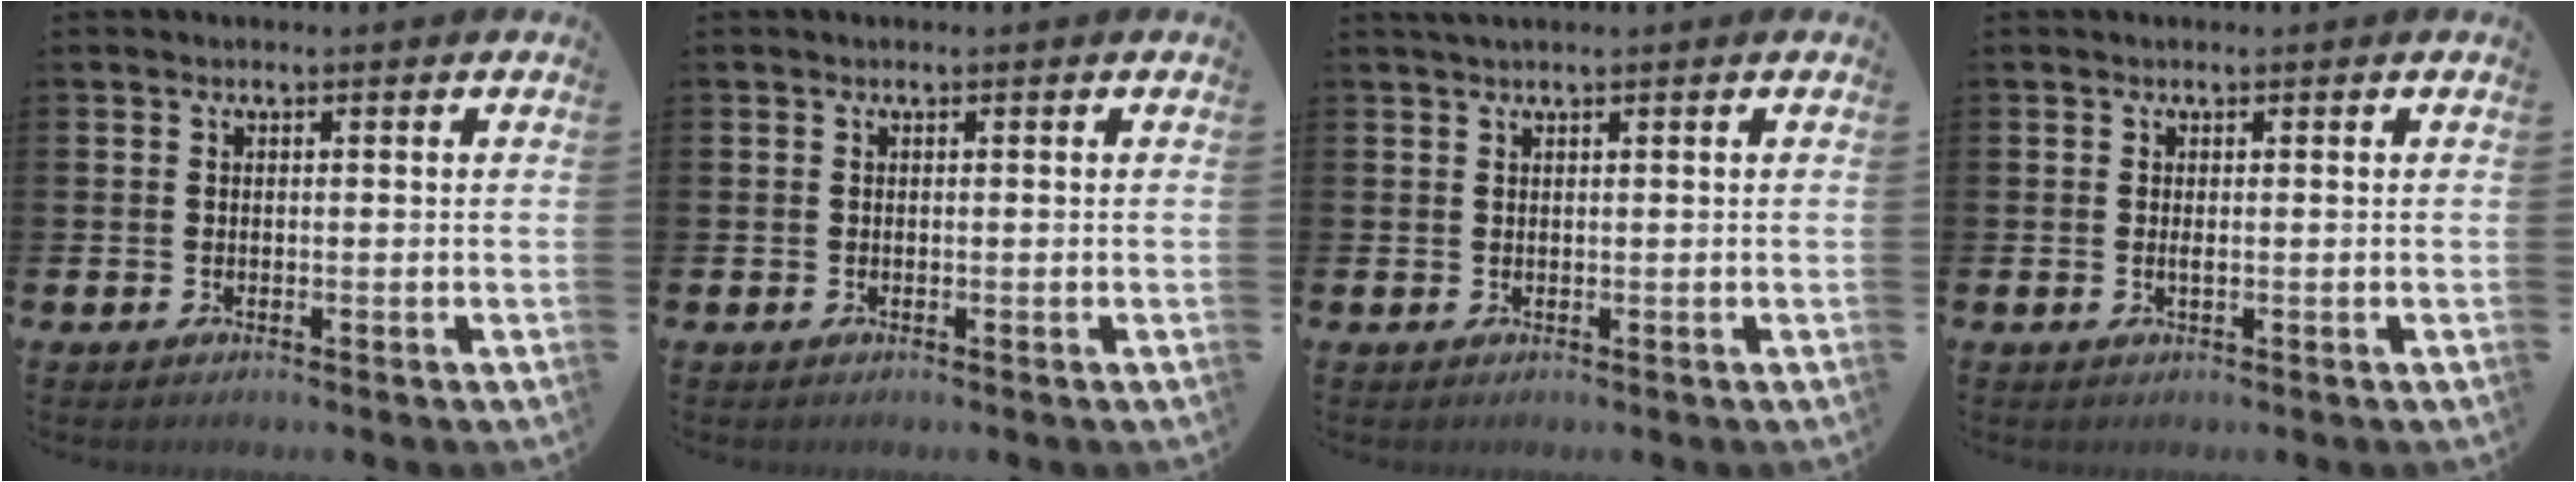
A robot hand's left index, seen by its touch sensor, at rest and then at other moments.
{"total": 0.0}
{"total": 1.1, "force": [0.9, -0.1, 0.6], "torque": [-0.015, 0.004, 0.017]}
{"total": 0.6, "force": [0.0, 0.1, 0.6], "torque": [-0.011, -0.001, -0.001]}